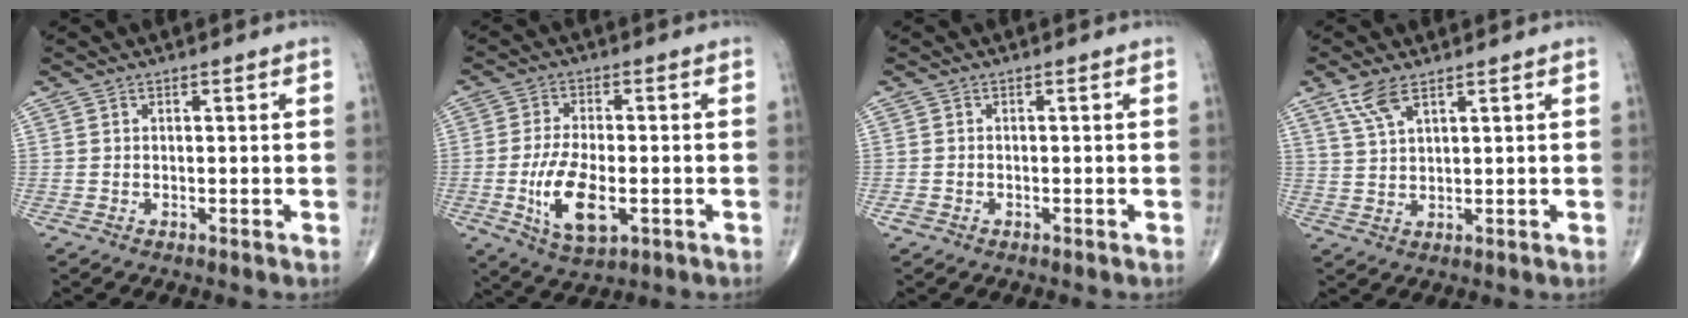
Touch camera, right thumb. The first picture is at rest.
{"total": 10.9, "force": [-2.7, 5.1, 9.3], "torque": [-0.176, -0.002, -0.042]}
{"total": 1.1, "force": [-0.6, 0.8, 0.4], "torque": [-0.010, 0.003, -0.011]}
{"total": 5.2, "force": [3.2, 1.7, 3.6], "torque": [-0.081, -0.003, 0.073]}